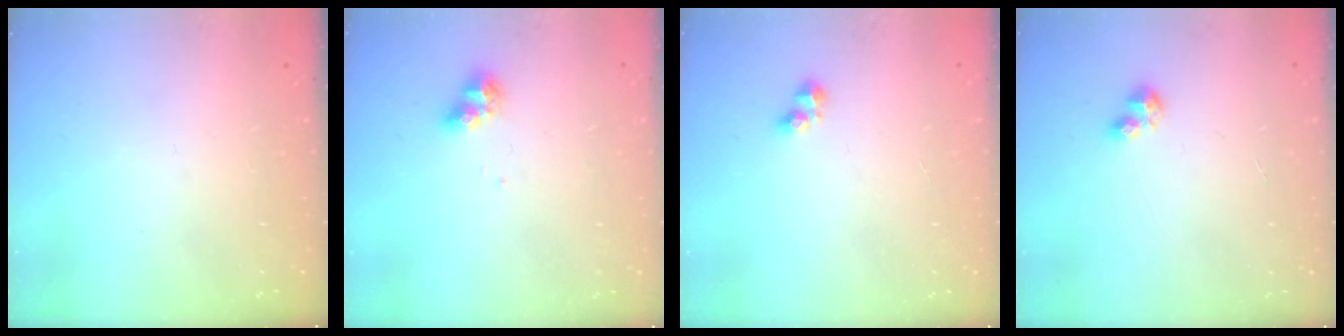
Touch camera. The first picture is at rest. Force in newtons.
{"total": 6.7, "press": 6.7, "slide": 0.2}
{"total": 2.6, "press": 2.5, "slide": 0.7}
{"total": 3.4, "press": 3.4, "slide": 0.4}